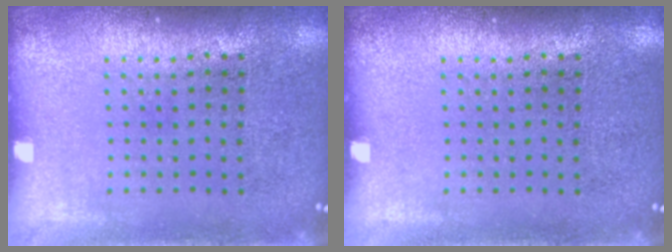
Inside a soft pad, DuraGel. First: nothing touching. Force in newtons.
{"total": 0.0}